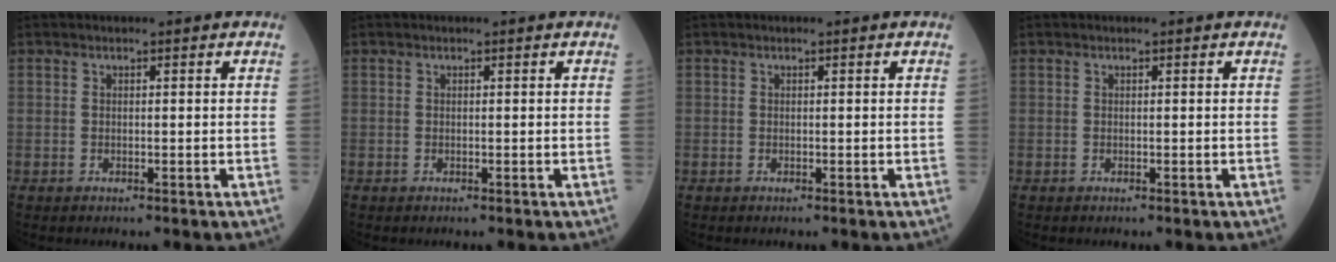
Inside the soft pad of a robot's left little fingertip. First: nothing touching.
{"total": 0.0}
{"total": 0.0}
{"total": 0.0}